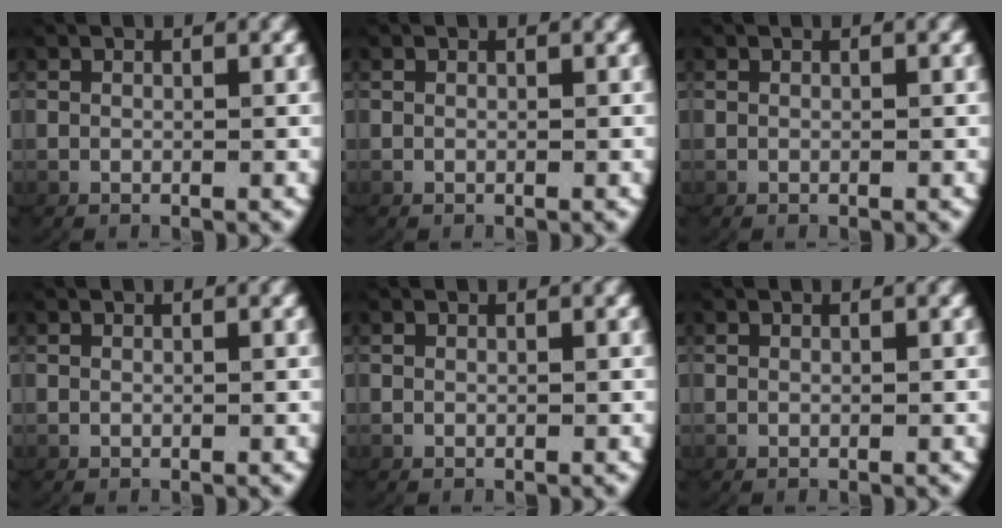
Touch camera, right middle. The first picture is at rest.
{"total": 0.0}
{"total": 0.0}
{"total": 0.0}
{"total": 0.0}
{"total": 0.0}